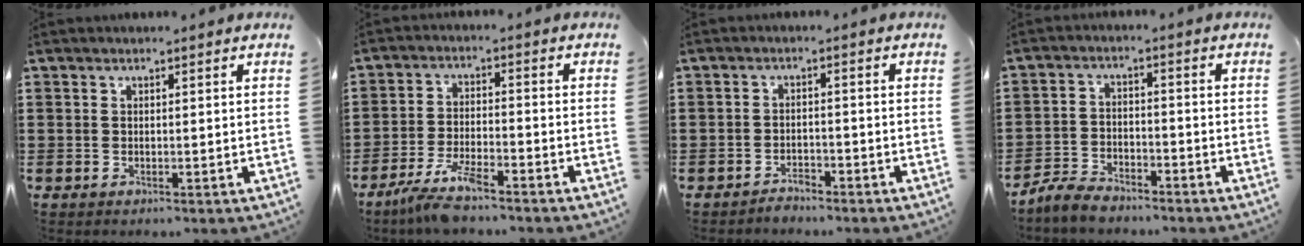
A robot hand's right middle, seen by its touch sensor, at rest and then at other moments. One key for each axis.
{"total": 5.8, "fx": -4.7, "fy": 0.6, "fz": 3.4, "tx": -0.085, "ty": -0.015, "tz": -0.091}
{"total": 2.1, "fx": -2.0, "fy": 0.3, "fz": 0.3, "tx": -0.014, "ty": 0.000, "tz": -0.041}
{"total": 4.4, "fx": -4.2, "fy": 1.0, "fz": 0.9, "tx": -0.033, "ty": 0.005, "tz": -0.089}